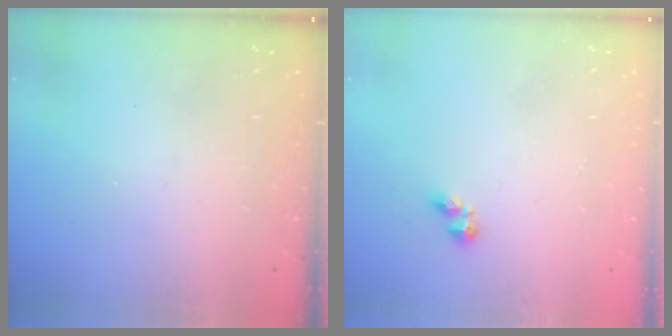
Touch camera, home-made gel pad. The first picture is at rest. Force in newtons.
{"total": 2.6, "press": 2.5, "slide": 0.5}